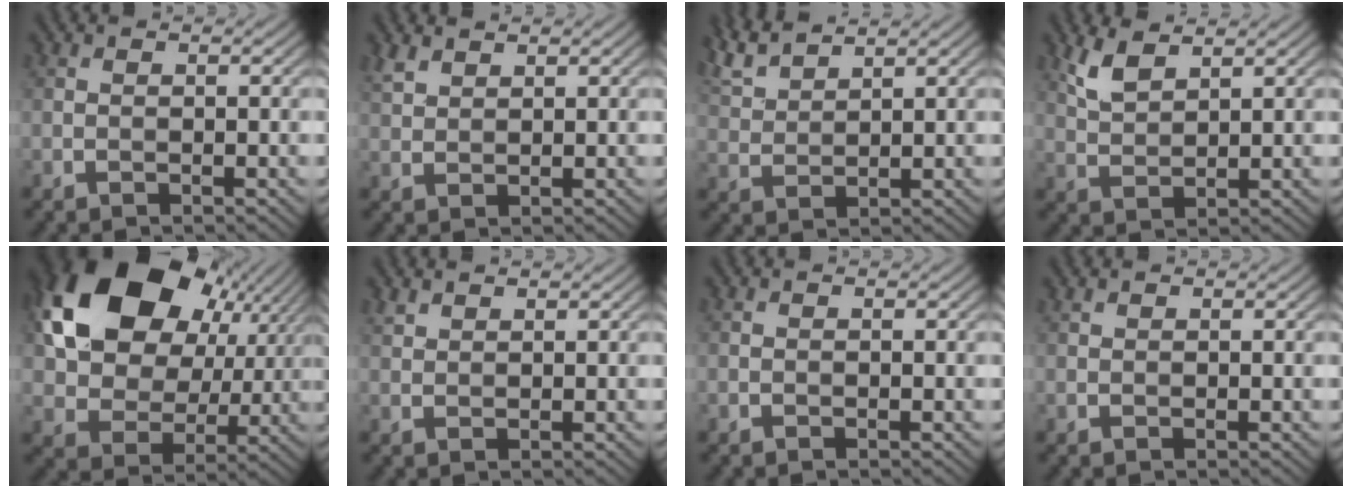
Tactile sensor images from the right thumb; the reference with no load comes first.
{"total": 2.4, "force": [1.9, 1.0, 1.0], "torque": [-0.027, 0.003, 0.046]}
{"total": 5.3, "force": [4.6, 1.0, 2.4], "torque": [-0.071, 0.014, 0.101]}
{"total": 4.1, "force": [2.9, 1.3, 2.6], "torque": [-0.072, 0.002, 0.066]}
{"total": 18.9, "force": [6.8, 13.3, 11.5], "torque": [-0.233, 0.016, 0.128]}
{"total": 1.5, "force": [1.3, 0.5, 0.4], "torque": [-0.014, 0.002, 0.032]}
{"total": 0.0}
{"total": 0.5, "force": [0.5, 0.1, 0.1], "torque": [-0.007, 0.002, 0.014]}